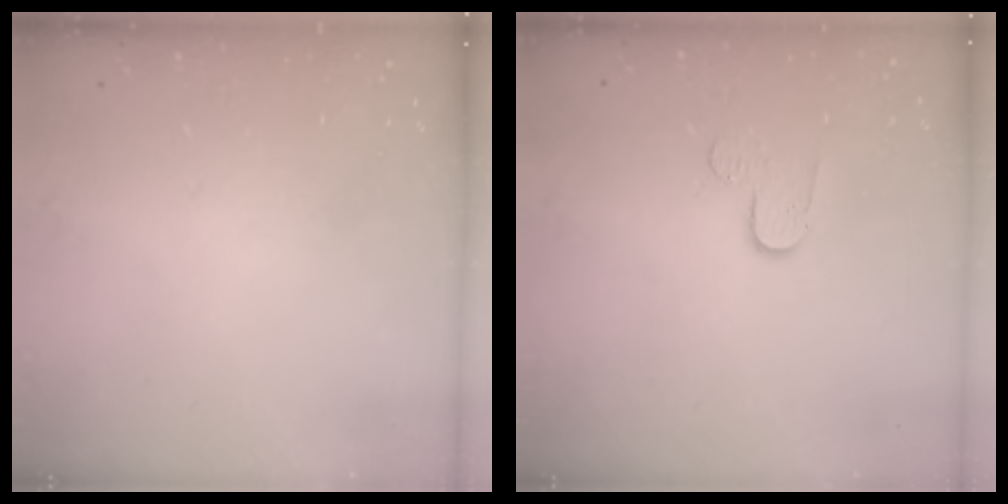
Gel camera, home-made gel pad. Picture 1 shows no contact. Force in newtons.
{"total": 5.5, "press": 5.5, "slide": 0.5}